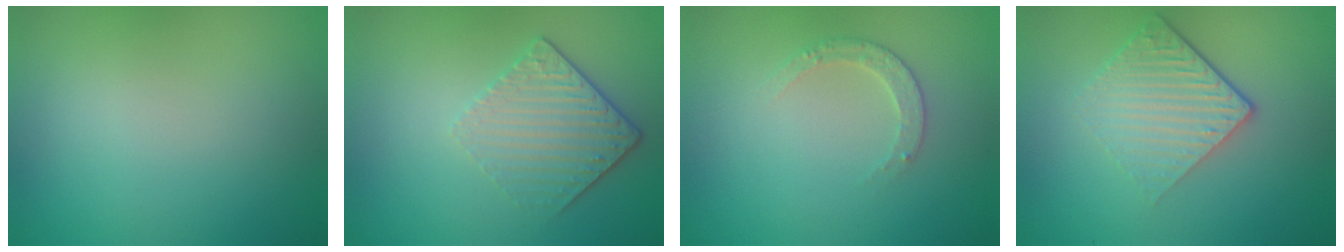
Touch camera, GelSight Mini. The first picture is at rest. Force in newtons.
{"total": 4.3, "press": 3.0, "slide": 3.1}
{"total": 1.8, "press": 1.8, "slide": 0.4}
{"total": 4.5, "press": 3.0, "slide": 3.3}